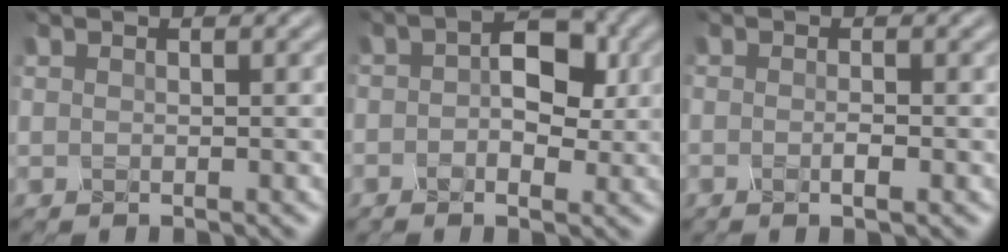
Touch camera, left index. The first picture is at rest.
{"total": 5.7, "force": [0.2, 3.4, 4.5], "torque": [-0.062, 0.002, -0.008]}
{"total": 1.2, "force": [-0.8, 0.1, 0.9], "torque": [-0.016, -0.002, -0.013]}